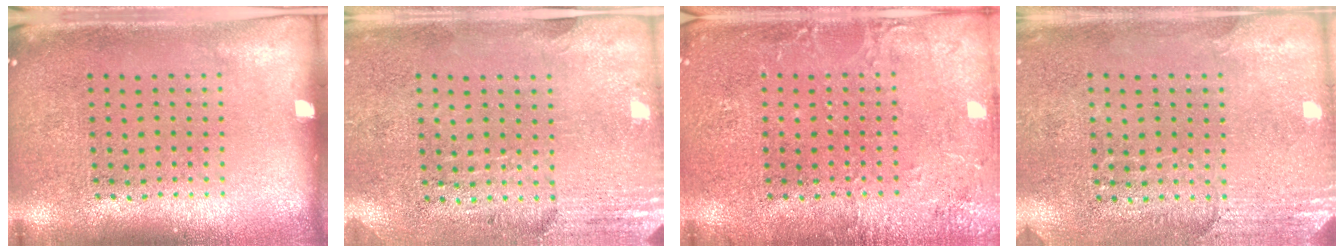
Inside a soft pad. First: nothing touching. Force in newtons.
{"total": 2.8, "press": 2.4, "slide": 1.4}
{"total": 2.8, "press": 2.8, "slide": 0.4}
{"total": 2.6, "press": 2.3, "slide": 1.2}